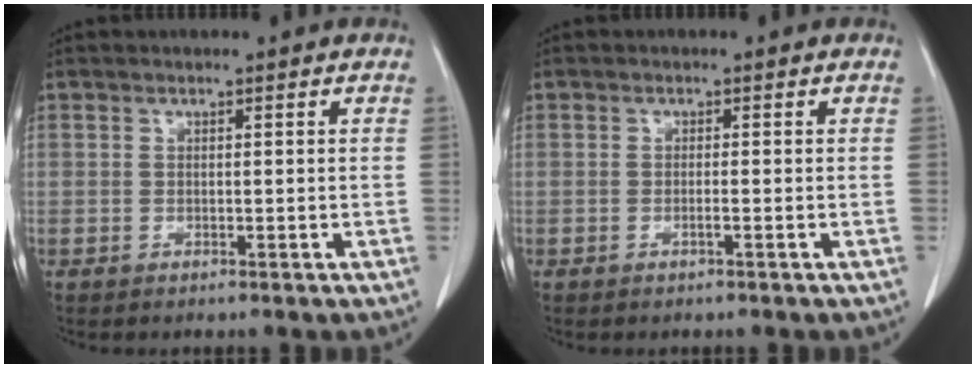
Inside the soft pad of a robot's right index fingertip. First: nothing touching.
{"total": 0.7, "force": [-0.4, -0.1, 0.6], "torque": [-0.011, 0.001, -0.007]}